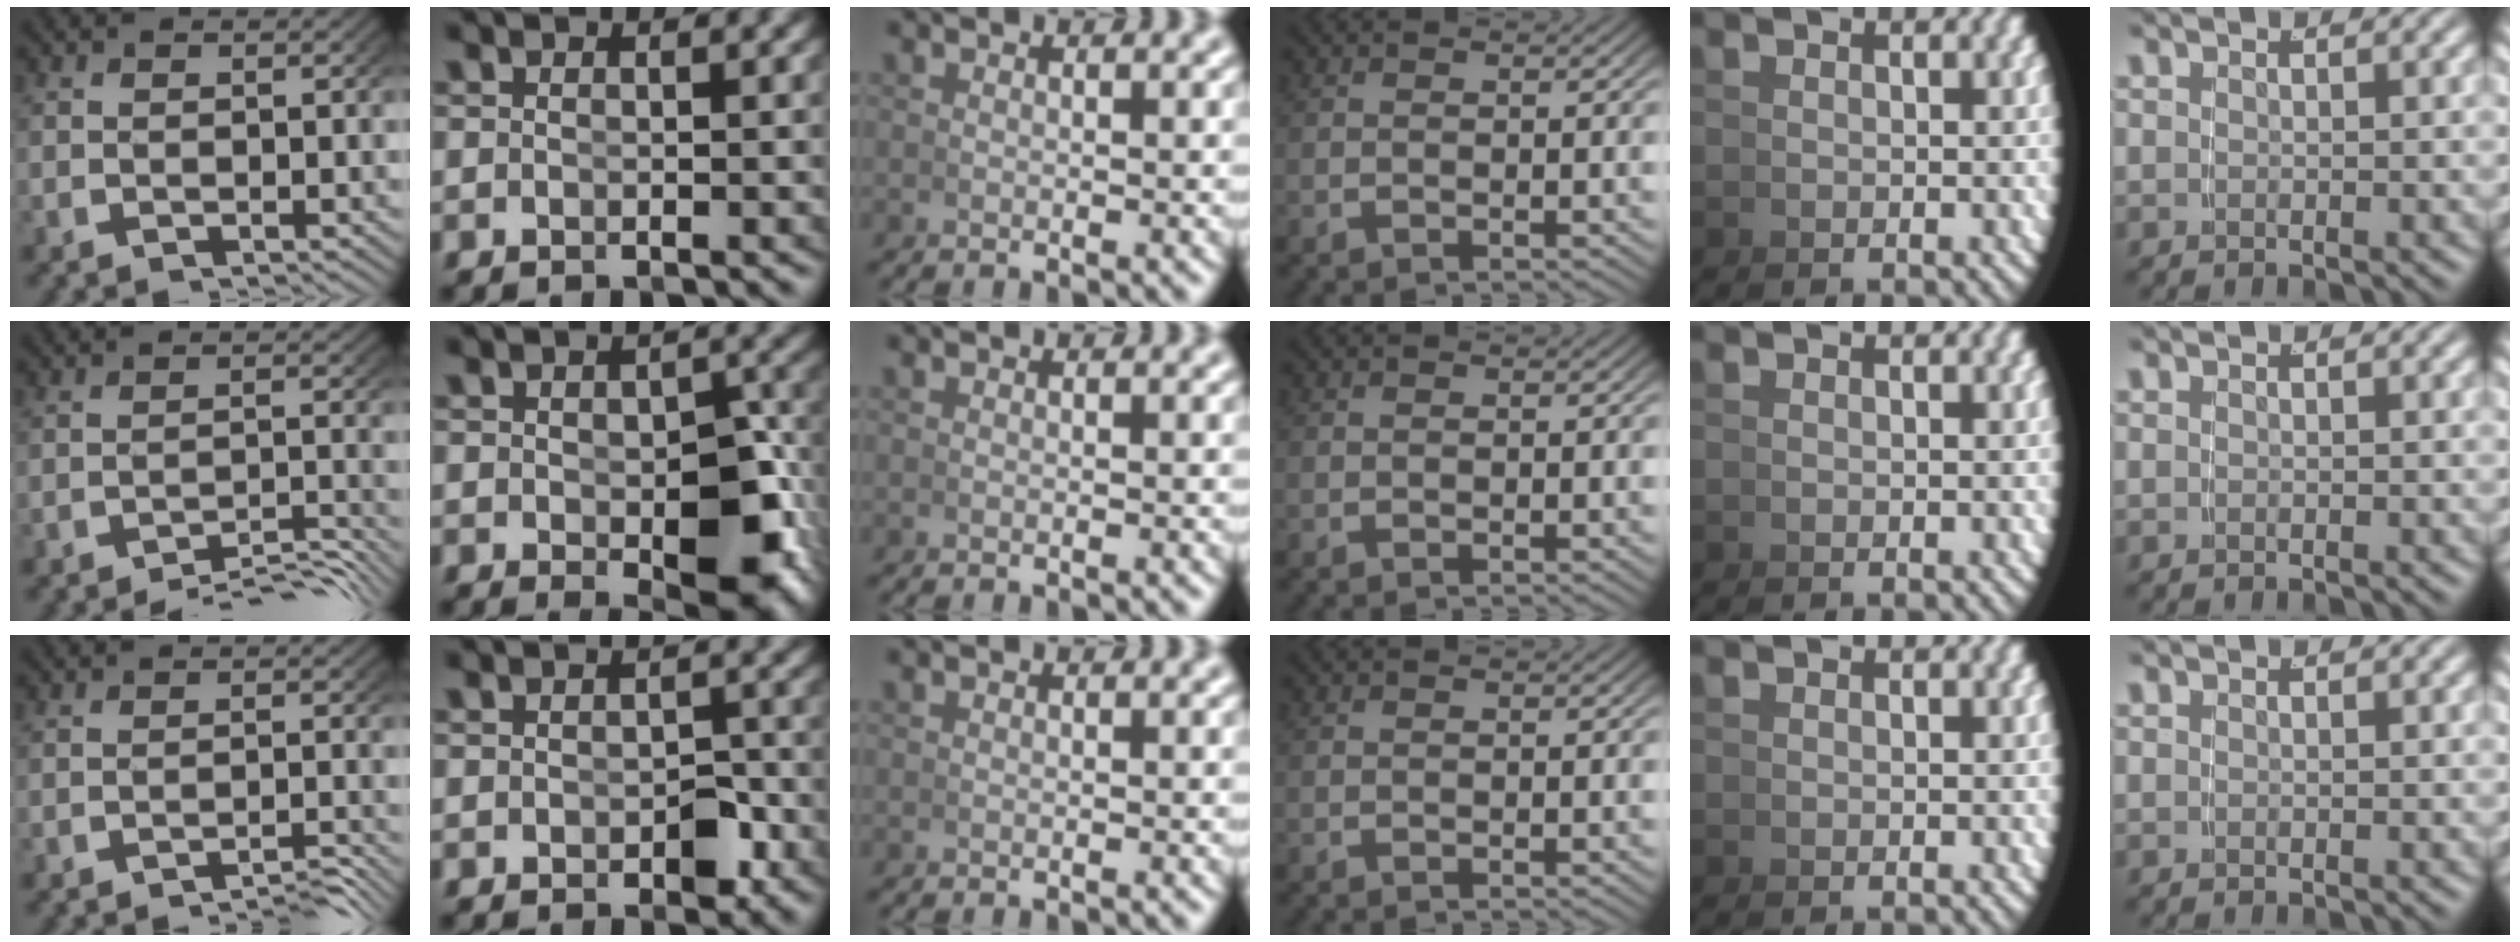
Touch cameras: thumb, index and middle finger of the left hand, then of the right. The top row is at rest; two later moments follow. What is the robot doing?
{"motion": "grasp_and_lifting", "object": "pen"}